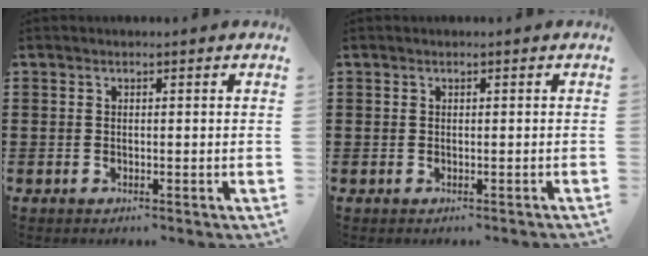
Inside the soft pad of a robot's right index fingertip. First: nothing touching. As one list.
[{"total": 0.0}]